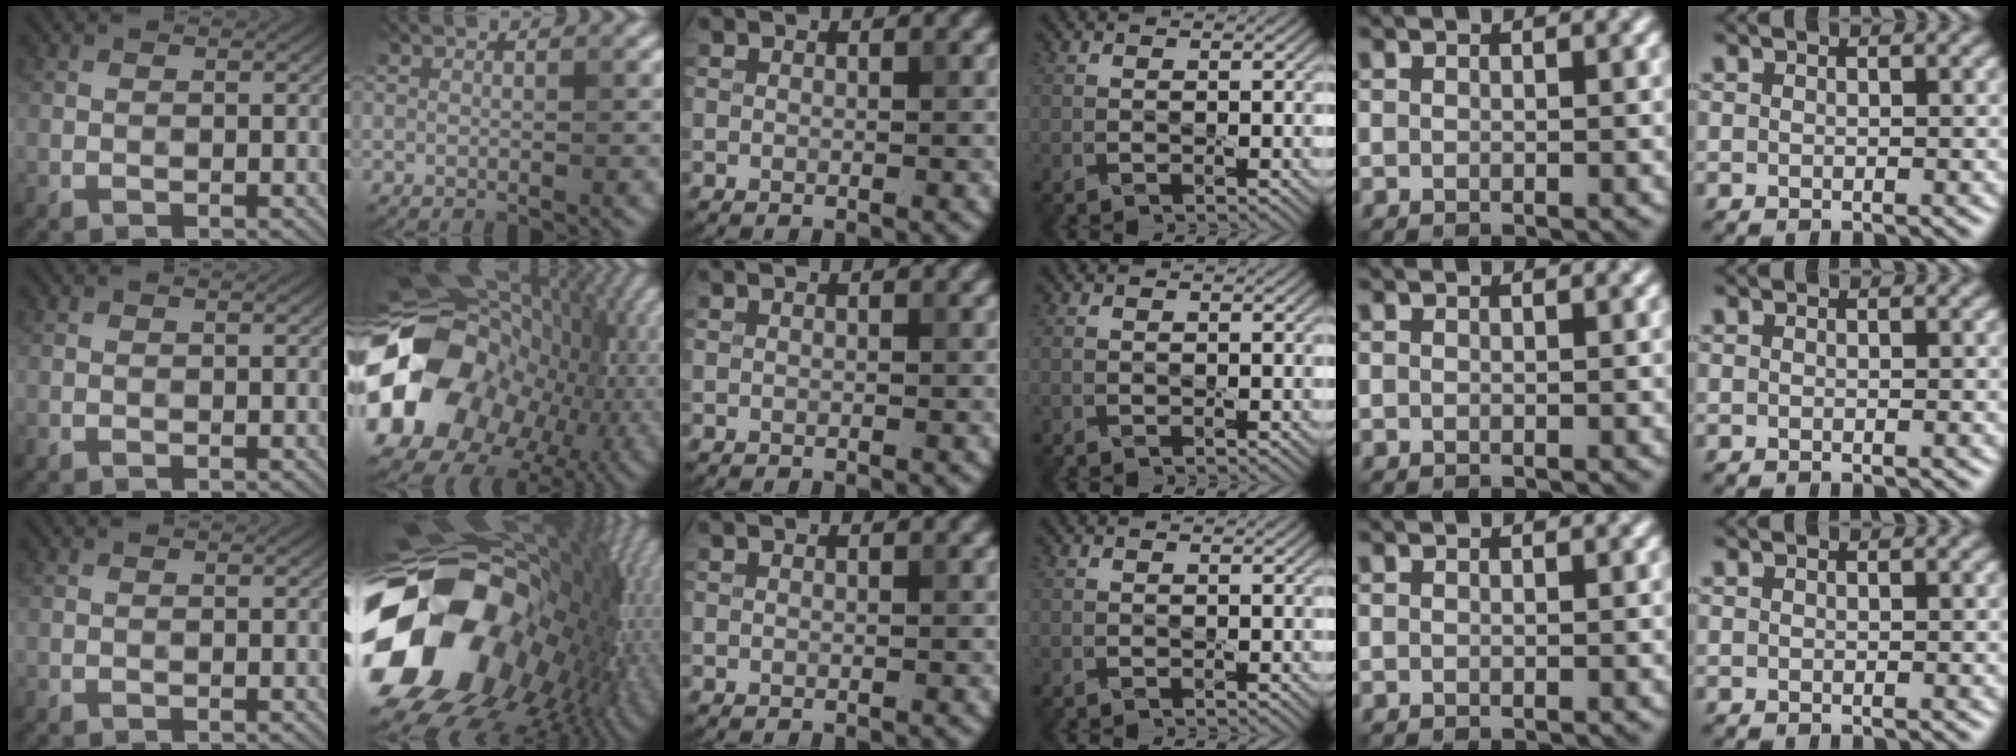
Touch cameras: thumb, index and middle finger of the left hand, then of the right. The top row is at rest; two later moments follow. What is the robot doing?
{"motion": "press", "object": "camera"}